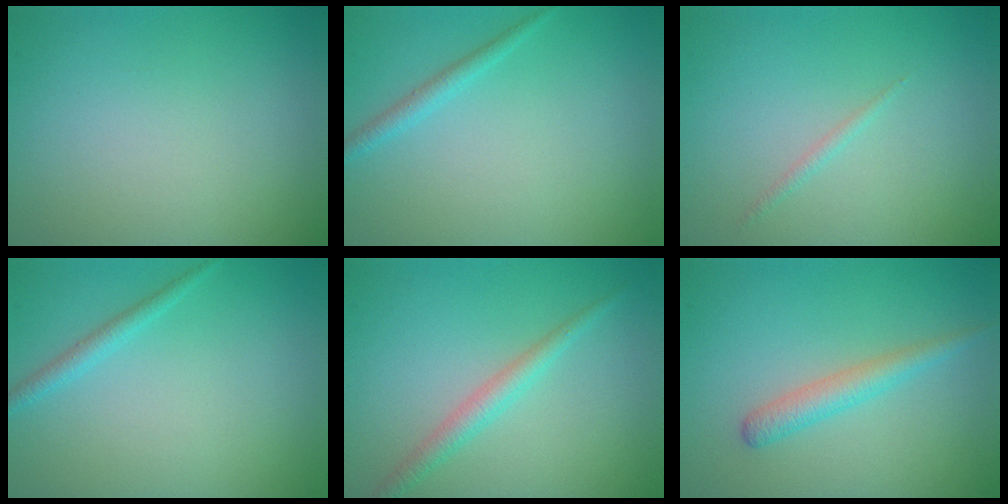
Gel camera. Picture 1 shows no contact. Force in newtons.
{"total": 1.3, "press": 1.3, "slide": 0.1}
{"total": 0.6, "press": 0.6, "slide": 0.0}
{"total": 1.3, "press": 1.3, "slide": 0.1}
{"total": 2.1, "press": 2.1, "slide": 0.1}
{"total": 2.1, "press": 2.1, "slide": 0.0}